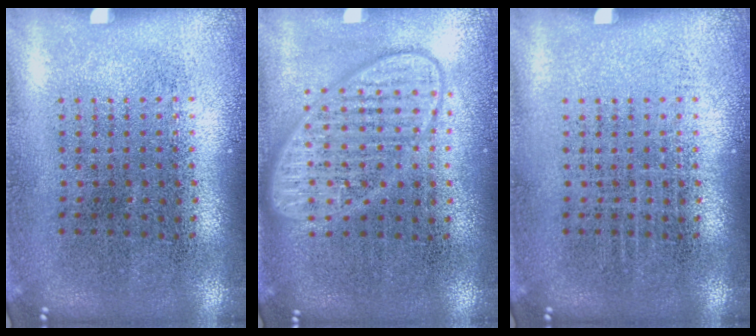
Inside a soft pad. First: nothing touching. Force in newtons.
{"total": 2.9, "press": 2.9, "slide": 0.4}
{"total": 0.0}